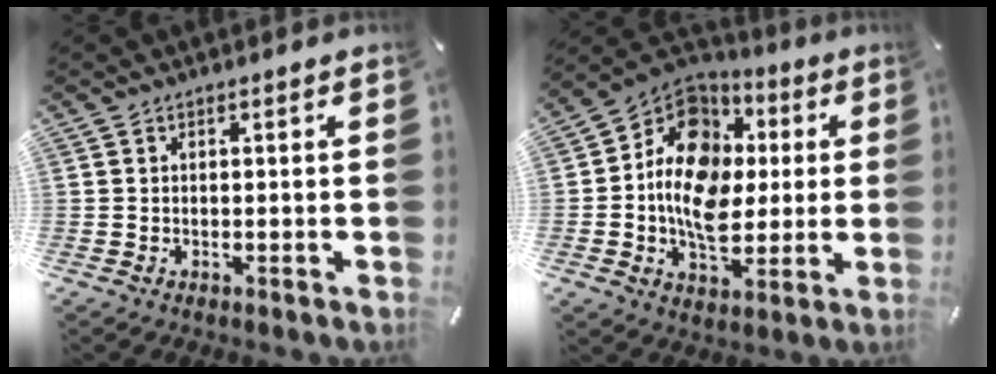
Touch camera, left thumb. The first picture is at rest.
{"total": 15.2, "force": [0.0, 12.1, 9.2], "torque": [-0.181, -0.005, -0.001]}